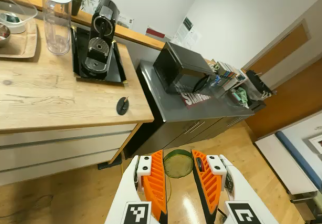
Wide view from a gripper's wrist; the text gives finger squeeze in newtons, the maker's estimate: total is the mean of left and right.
{"total": 8.9, "left": 9.4, "right": 8.4}